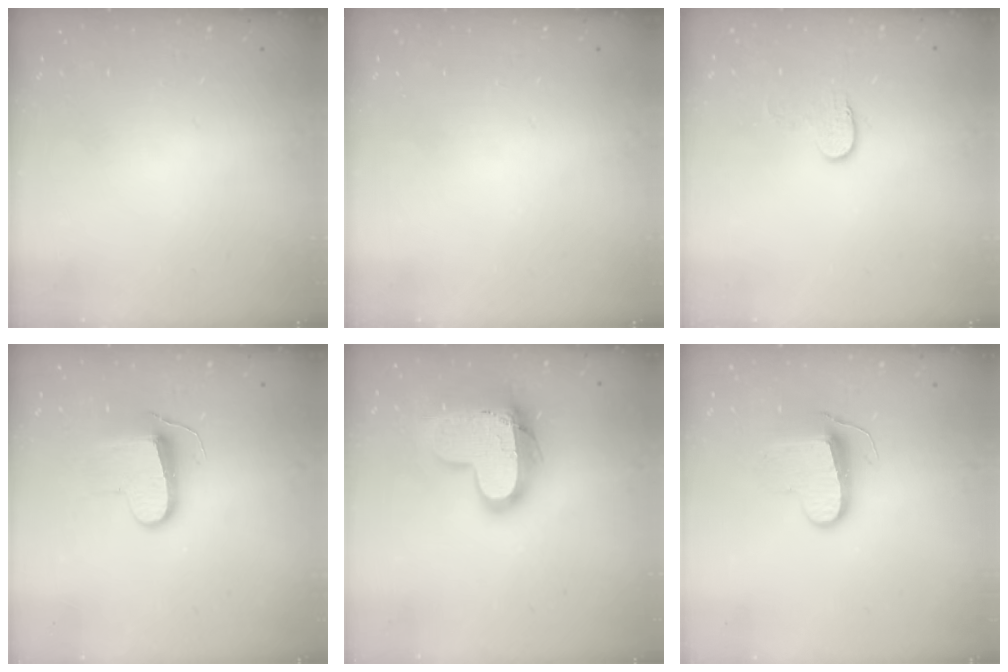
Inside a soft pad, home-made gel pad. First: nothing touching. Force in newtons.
{"total": 0.0}
{"total": 6.2, "press": 6.2, "slide": 0.4}
{"total": 9.6, "press": 9.6, "slide": 0.2}
{"total": 16.9, "press": 16.8, "slide": 1.3}
{"total": 9.6, "press": 9.6, "slide": 0.2}